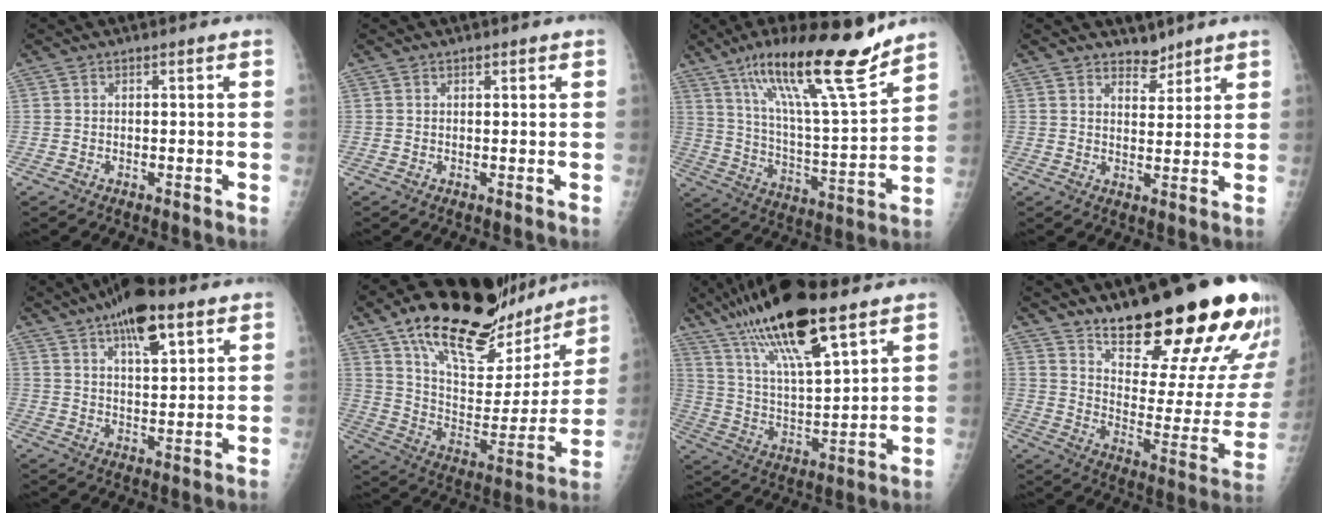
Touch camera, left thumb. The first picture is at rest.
{"total": 0.6, "force": [0.4, 0.3, 0.2], "torque": [-0.001, -0.003, 0.004]}
{"total": 21.7, "force": [15.3, 3.2, 15.1], "torque": [-0.229, -0.074, 0.262]}
{"total": 3.5, "force": [3.1, 1.6, 0.4], "torque": [0.013, -0.025, 0.049]}
{"total": 12.1, "force": [7.1, 4.4, 8.8], "torque": [-0.118, -0.023, 0.113]}
{"total": 29.5, "force": [20.0, 12.9, 17.4], "torque": [-0.229, -0.050, 0.318]}
{"total": 21.7, "force": [14.2, 5.4, 15.5], "torque": [-0.276, -0.040, 0.260]}
{"total": 27.2, "force": [18.9, 7.2, 18.2], "torque": [-0.222, -0.113, 0.274]}